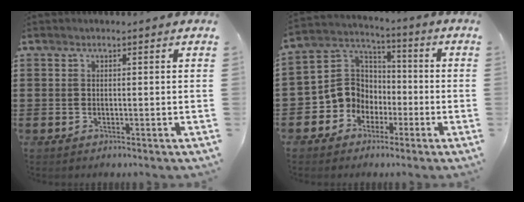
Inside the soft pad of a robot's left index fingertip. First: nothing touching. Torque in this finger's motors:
{"motor_torque": [1.37, 0.77, 0.25, 0.07]}